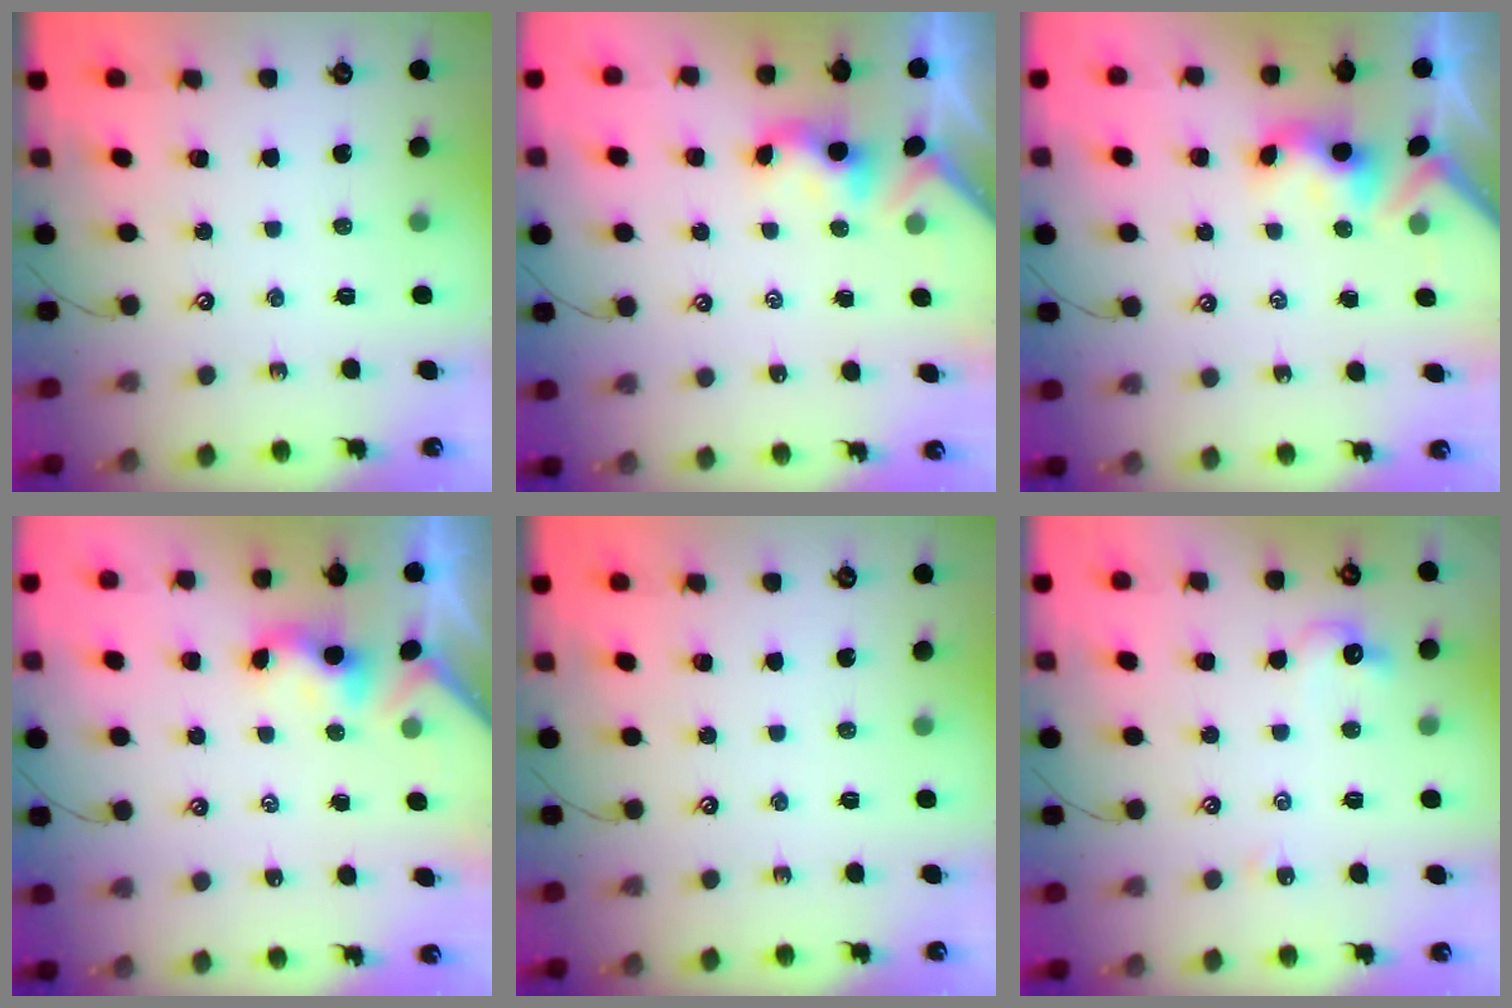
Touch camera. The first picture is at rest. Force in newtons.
{"total": 1.1, "press": 1.0, "slide": 0.4}
{"total": 2.9, "press": 2.9, "slide": 0.6}
{"total": 1.2, "press": 1.1, "slide": 0.3}
{"total": 0.0}
{"total": 3.1, "press": 3.1, "slide": 0.7}